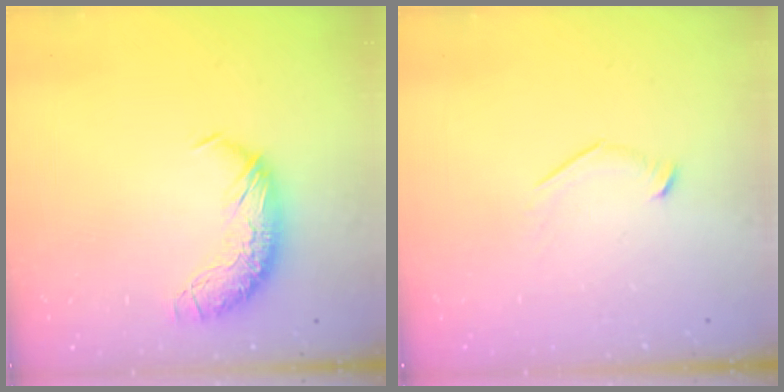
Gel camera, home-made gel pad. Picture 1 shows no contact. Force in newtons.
{"total": 7.2, "press": 7.2, "slide": 0.8}